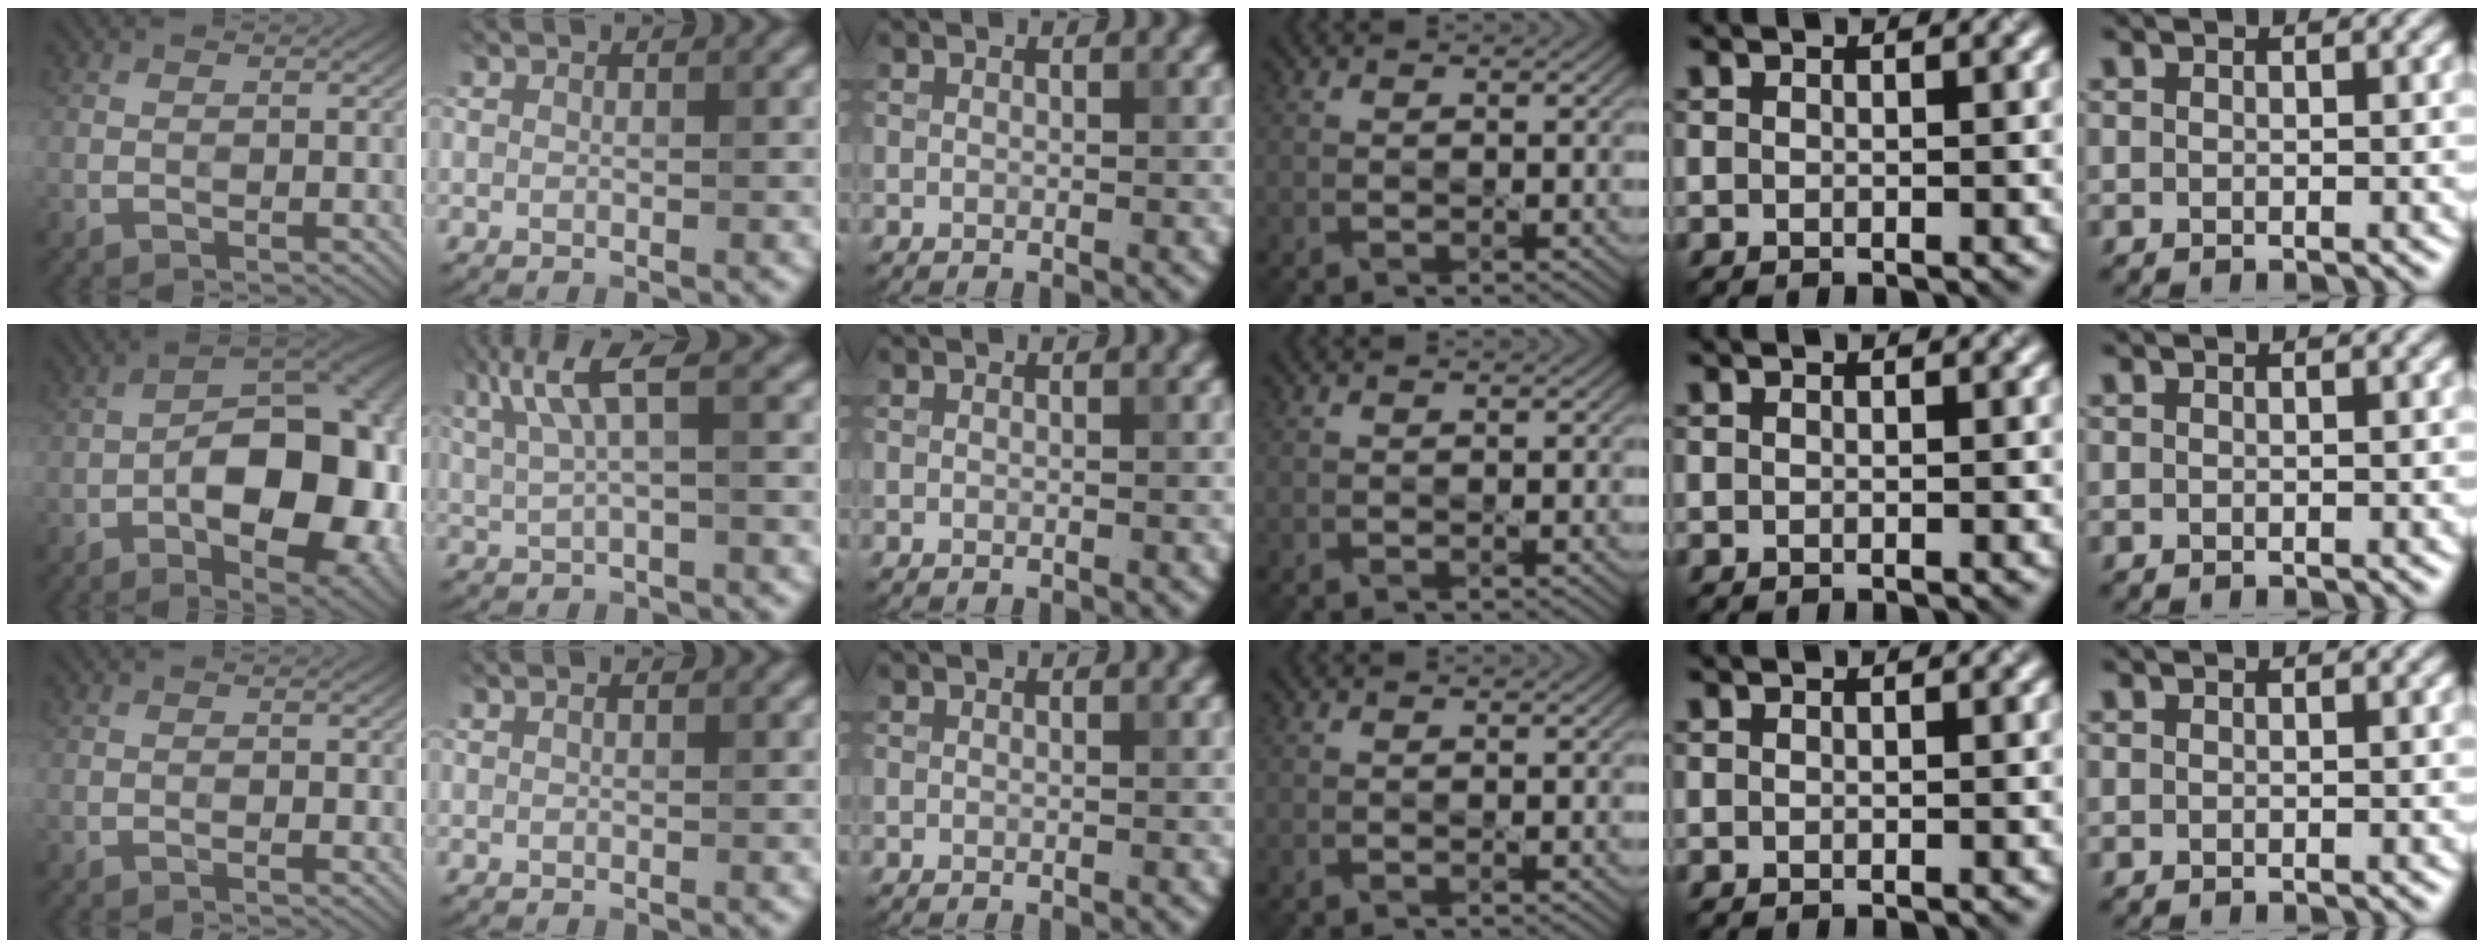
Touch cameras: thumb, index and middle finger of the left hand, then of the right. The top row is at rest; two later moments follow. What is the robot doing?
{"motion": "pour", "object": "bowl"}